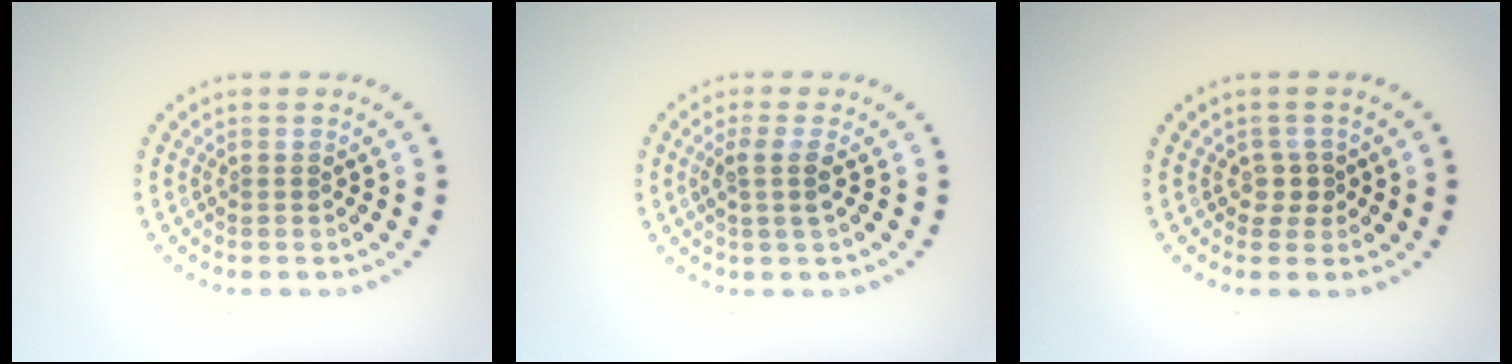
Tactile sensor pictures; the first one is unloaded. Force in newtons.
{"total": 2.0, "press": 1.5, "slide": 1.2}
{"total": 1.4, "press": 1.0, "slide": 1.0}